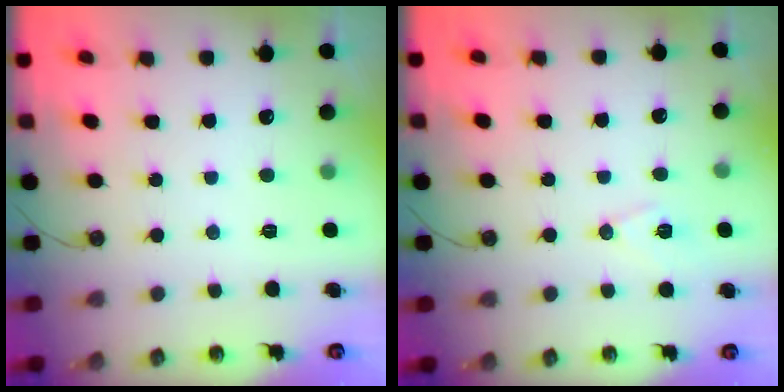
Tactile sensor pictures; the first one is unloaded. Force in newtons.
{"total": 7.6, "press": 6.6, "slide": 3.7}